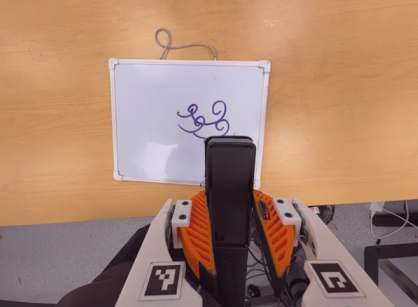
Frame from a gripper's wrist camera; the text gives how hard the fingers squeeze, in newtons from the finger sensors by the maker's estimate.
{"total": 4.3, "left": 3.1, "right": 5.6}